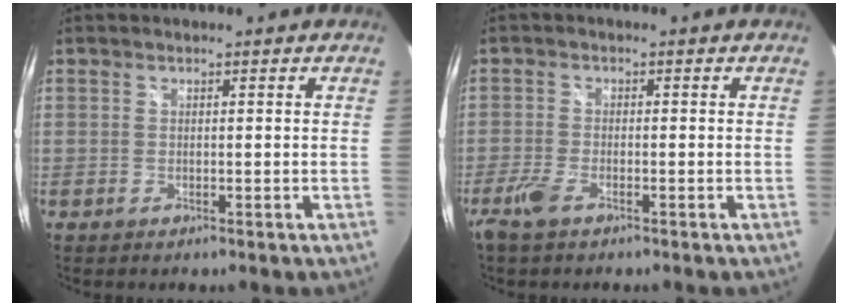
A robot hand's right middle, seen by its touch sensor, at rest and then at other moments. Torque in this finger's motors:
{"motor_torque": [0.52, -0.54, 0.06, 0.06]}